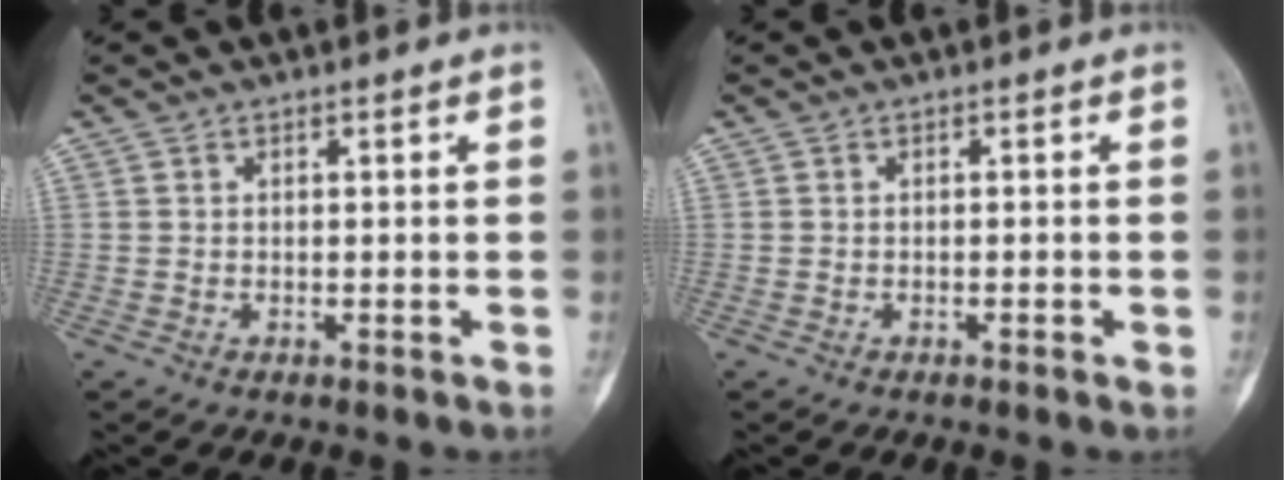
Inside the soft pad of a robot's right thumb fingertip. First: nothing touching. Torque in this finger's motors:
{"motor_torque": [-0.59, -0.31, -0.25, -0.09, -0.06]}